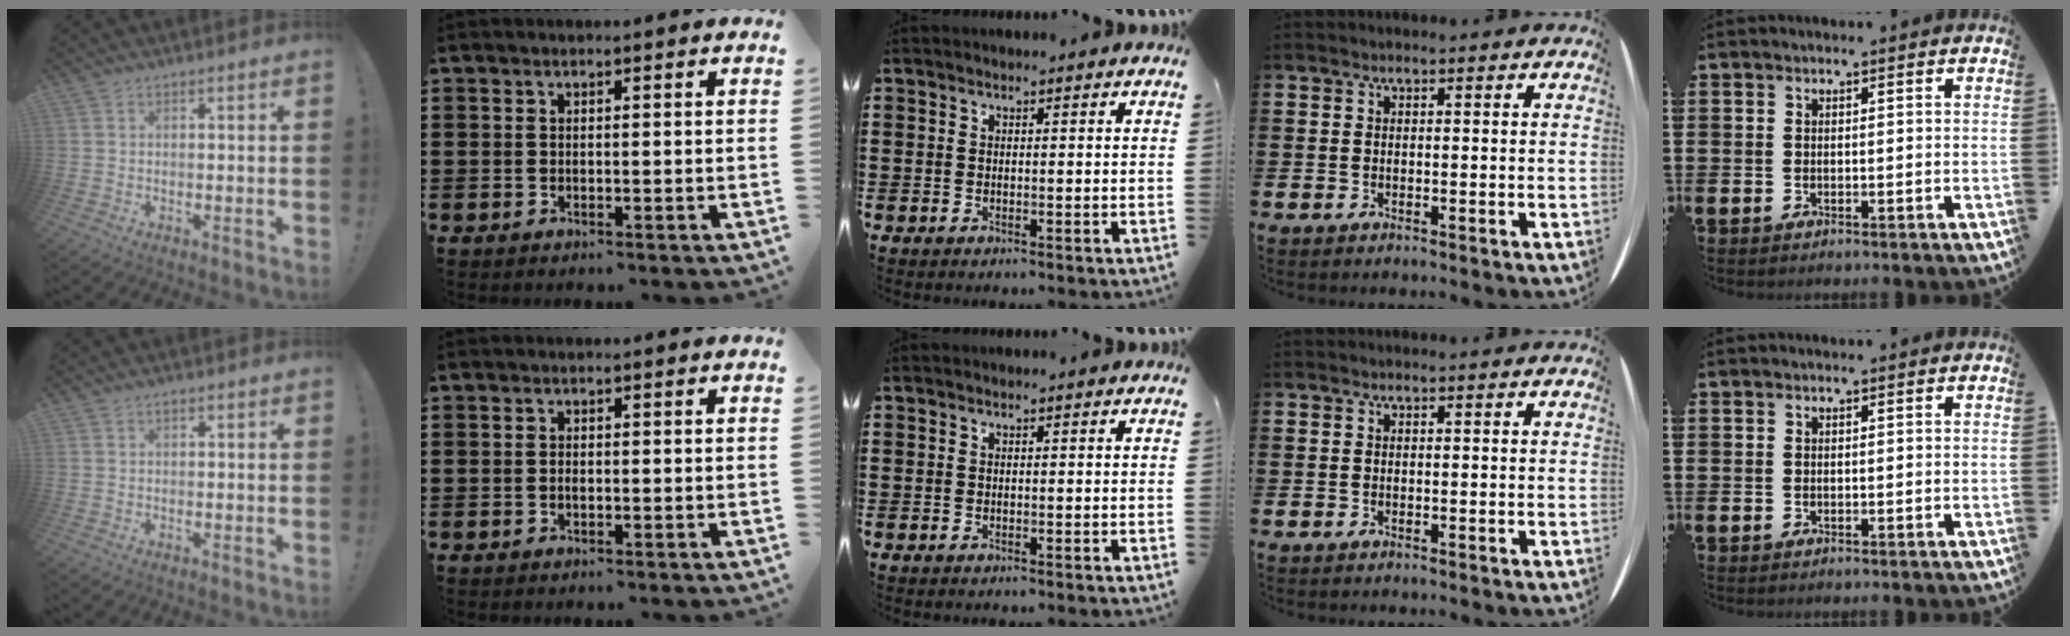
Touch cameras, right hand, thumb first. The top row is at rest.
{"thumb": {"total": 0.7, "force": [0.3, 0.5, 0.4], "torque": [-0.010, 0.003, 0.004]}, "index": {"total": 0.7, "force": [-0.2, 0.3, 0.6], "torque": [-0.013, -0.002, -0.004]}}